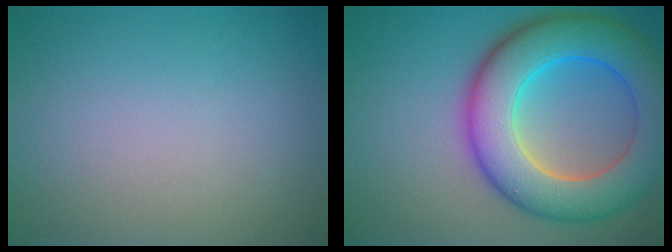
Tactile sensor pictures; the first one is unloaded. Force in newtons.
{"total": 10.8, "press": 10.8, "slide": 0.3}